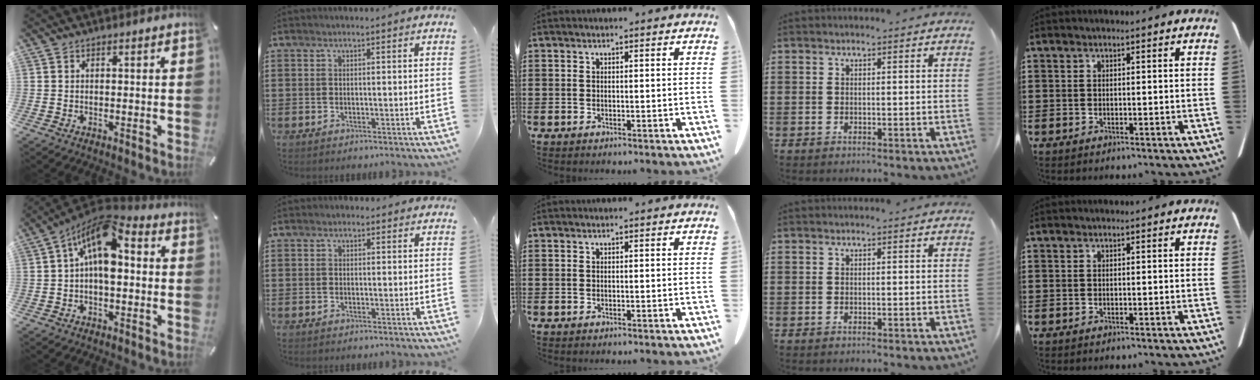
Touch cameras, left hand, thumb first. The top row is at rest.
{"thumb": {"total": 12.2, "force": [2.6, 6.5, 9.9], "torque": [-0.179, -0.021, 0.044]}, "index": {"total": 1.0, "force": [0.2, 1.0, 0.3], "torque": [-0.008, 0.006, 0.004]}}